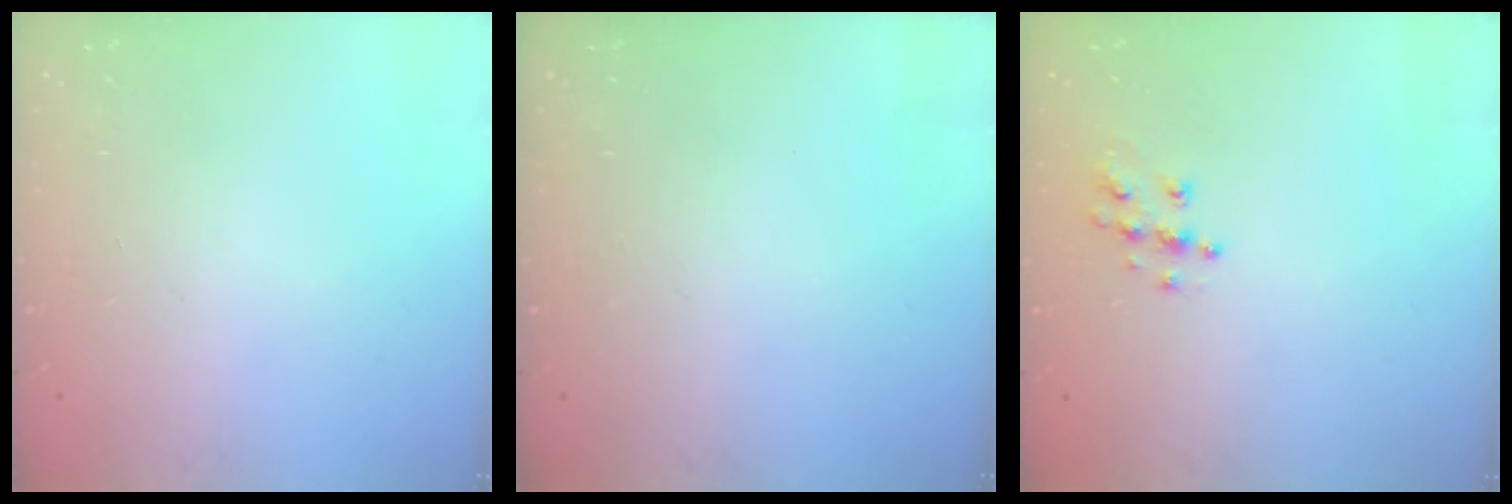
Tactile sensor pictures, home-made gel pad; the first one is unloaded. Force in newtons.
{"total": 0.0}
{"total": 7.4, "press": 7.4, "slide": 0.2}